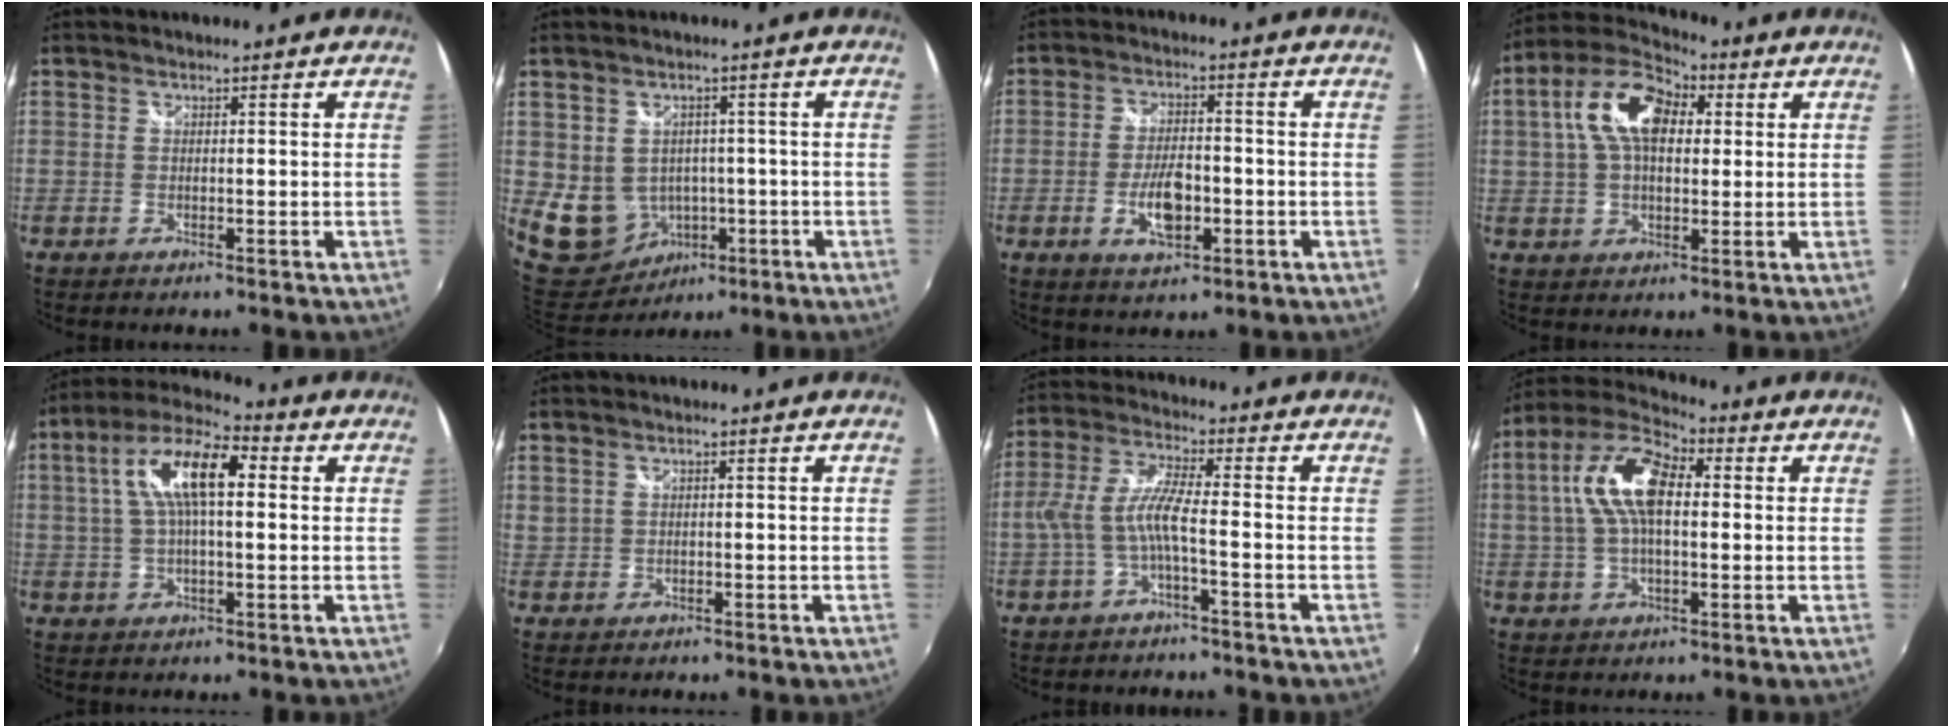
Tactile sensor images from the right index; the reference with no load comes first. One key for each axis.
{"total": 9.8, "fx": -1.8, "fy": 8.9, "fz": 3.7, "tx": -0.100, "ty": -0.001, "tz": -0.001}
{"total": 7.5, "fx": -2.4, "fy": 3.4, "fz": 6.2, "tx": -0.125, "ty": -0.003, "tz": -0.038}
{"total": 13.0, "fx": 3.1, "fy": 7.6, "fz": 10.0, "tx": -0.192, "ty": 0.033, "tz": 0.046}
{"total": 12.7, "fx": 2.7, "fy": 4.8, "fz": 11.5, "tx": -0.214, "ty": 0.027, "tz": 0.041}
{"total": 2.2, "fx": 1.3, "fy": 1.6, "fz": 0.8, "tx": -0.012, "ty": 0.002, "tz": 0.030}
{"total": 6.2, "fx": -2.4, "fy": 0.3, "fz": 5.8, "tx": -0.133, "ty": 0.005, "tz": -0.040}
{"total": 13.0, "fx": 2.0, "fy": 6.3, "fz": 11.2, "tx": -0.218, "ty": 0.025, "tz": 0.029}